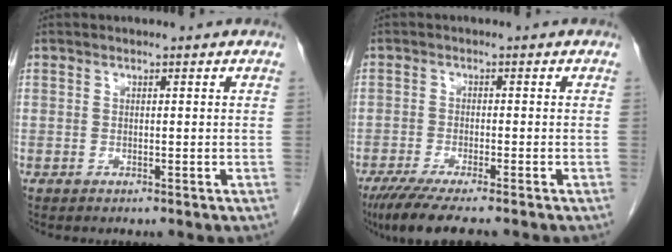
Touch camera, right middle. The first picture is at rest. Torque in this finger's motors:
{"motor_torque": [0.63, -0.44, 0.25, 0.07]}